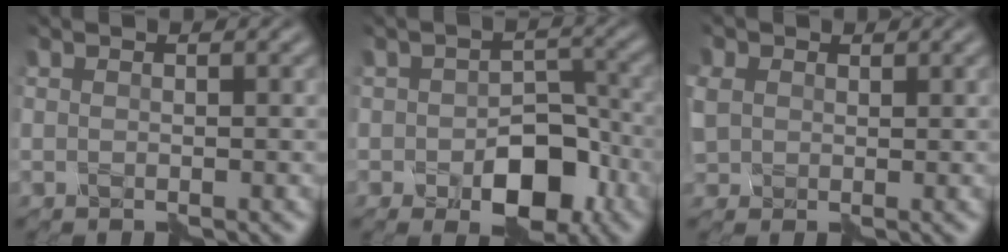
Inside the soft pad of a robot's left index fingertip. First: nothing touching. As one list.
[{"total": 6.0, "force": [-2.2, 3.8, 4.0], "torque": [-0.057, -0.008, -0.033]}, {"total": 3.2, "force": [0.8, 2.8, 1.3], "torque": [-0.057, 0.011, 0.014]}]